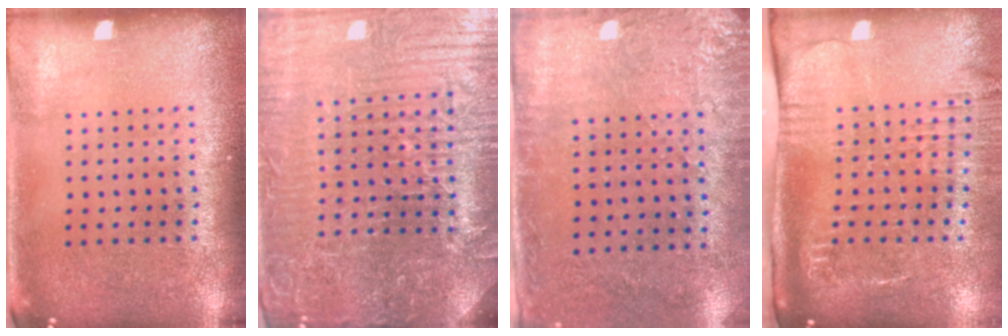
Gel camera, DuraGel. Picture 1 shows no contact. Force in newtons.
{"total": 6.3, "press": 5.8, "slide": 2.6}
{"total": 2.8, "press": 2.3, "slide": 1.6}
{"total": 2.8, "press": 2.1, "slide": 1.8}